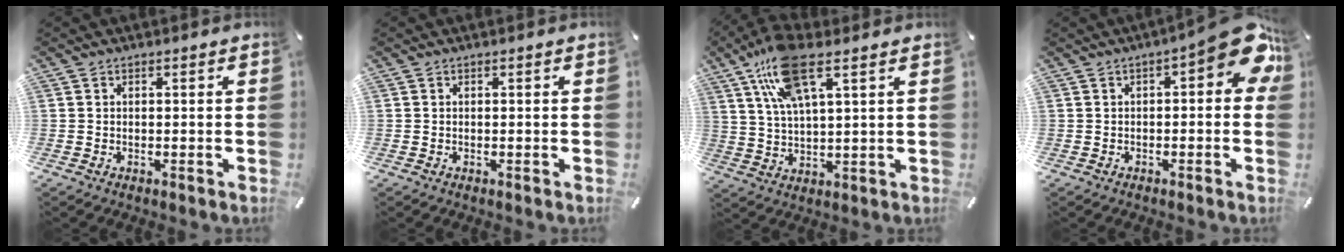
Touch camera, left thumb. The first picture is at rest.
{"total": 0.0}
{"total": 14.4, "force": [8.4, 4.8, 10.6], "torque": [-0.221, -0.009, 0.148]}
{"total": 10.6, "force": [2.7, 3.9, 9.5], "torque": [-0.124, -0.021, 0.046]}